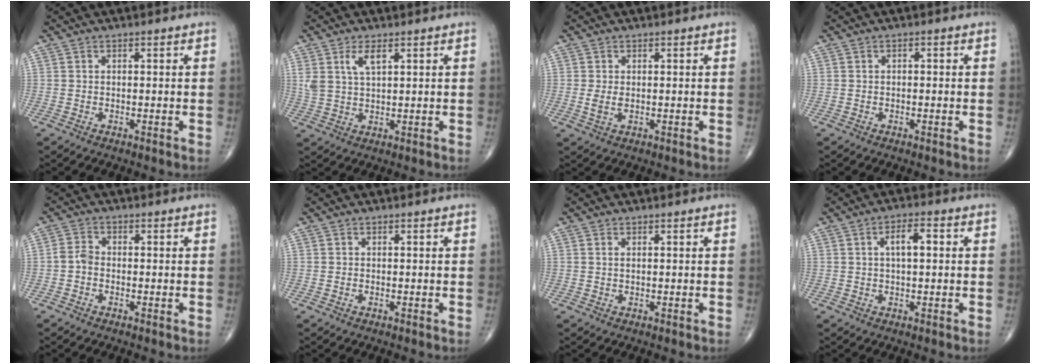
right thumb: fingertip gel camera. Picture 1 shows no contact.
{"total": 4.6, "force": [2.3, 1.8, 3.6], "torque": [-0.073, -0.007, 0.052]}
{"total": 2.1, "force": [0.0, 1.2, 1.8], "torque": [-0.041, -0.004, 0.003]}
{"total": 0.6, "force": [-0.1, 0.3, 0.5], "torque": [-0.007, 0.004, -0.003]}
{"total": 2.3, "force": [-0.7, 1.6, 1.6], "torque": [-0.028, 0.007, -0.022]}
{"total": 0.0}
{"total": 0.5, "force": [0.2, 0.2, 0.5], "torque": [-0.014, 0.002, 0.005]}
{"total": 4.7, "force": [0.8, 1.8, 4.2], "torque": [-0.068, 0.008, 0.011]}